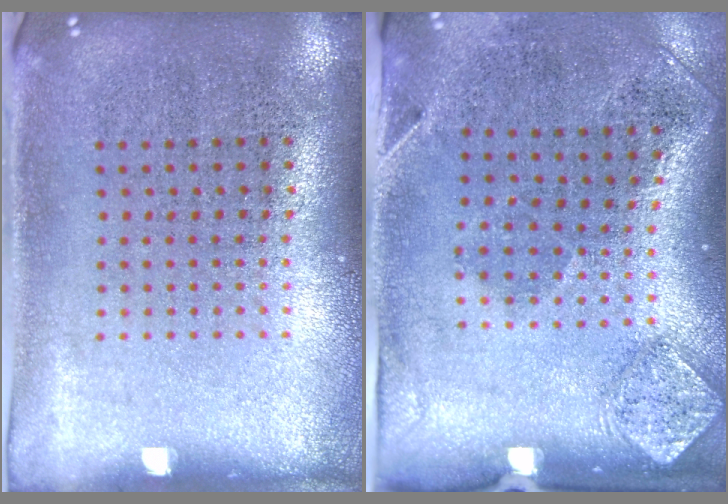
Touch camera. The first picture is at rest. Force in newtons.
{"total": 1.9, "press": 1.1, "slide": 1.5}